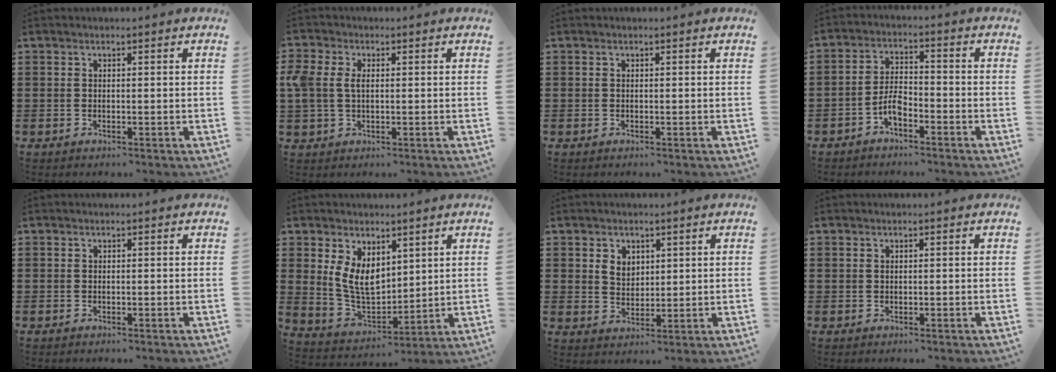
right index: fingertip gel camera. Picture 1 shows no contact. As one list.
[{"total": 3.7, "force": [0.5, 2.4, 2.7], "torque": [-0.074, 0.005, 0.003]}, {"total": 0.0}, {"total": 4.4, "force": [-2.7, 2.0, 2.9], "torque": [-0.073, 0.003, -0.057]}, {"total": 0.0}, {"total": 7.4, "force": [3.4, 4.8, 4.5], "torque": [-0.116, -0.008, 0.064]}, {"total": 3.1, "force": [1.7, 2.3, 1.0], "torque": [-0.028, 0.009, 0.031]}, {"total": 0.5, "force": [0.3, 0.4, 0.1], "torque": [-0.004, 0.002, 0.007]}]